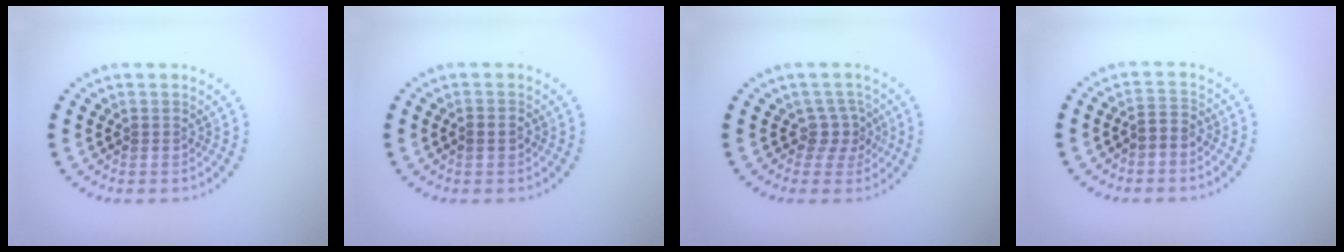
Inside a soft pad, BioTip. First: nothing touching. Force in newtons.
{"total": 1.0, "press": 1.0, "slide": 0.3}
{"total": 2.1, "press": 1.6, "slide": 1.4}
{"total": 1.7, "press": 1.4, "slide": 0.9}